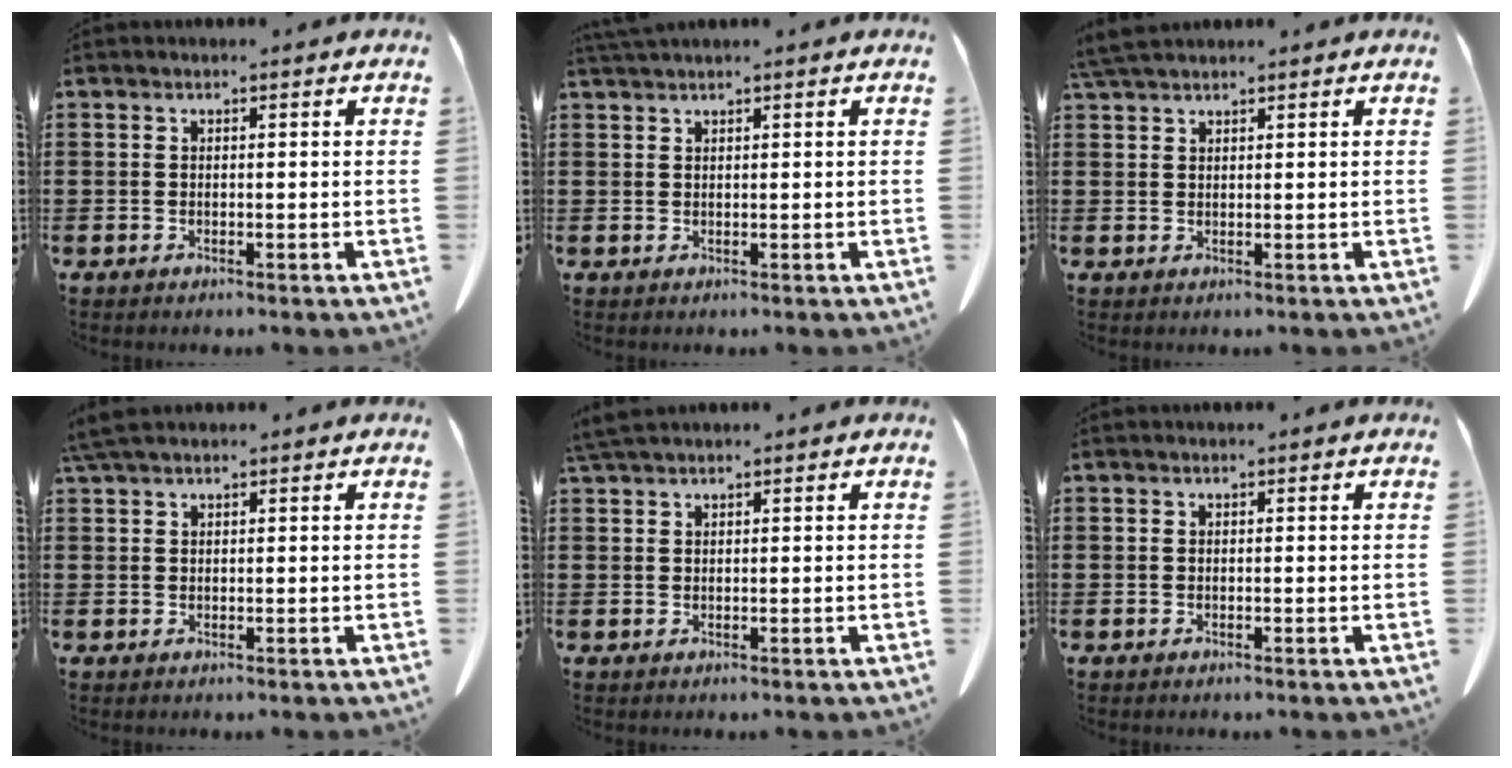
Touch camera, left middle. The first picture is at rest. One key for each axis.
{"total": 1.3, "fx": 1.2, "fy": -0.1, "fz": 0.5, "tx": -0.013, "ty": -0.003, "tz": 0.024}
{"total": 3.0, "fx": 2.6, "fy": 0.4, "fz": 1.3, "tx": -0.034, "ty": 0.000, "tz": 0.051}
{"total": 2.8, "fx": 2.2, "fy": 0.6, "fz": 1.6, "tx": -0.037, "ty": 0.005, "tz": 0.042}
{"total": 2.1, "fx": 1.8, "fy": 0.2, "fz": 1.0, "tx": -0.024, "ty": 0.000, "tz": 0.036}
{"total": 0.0}